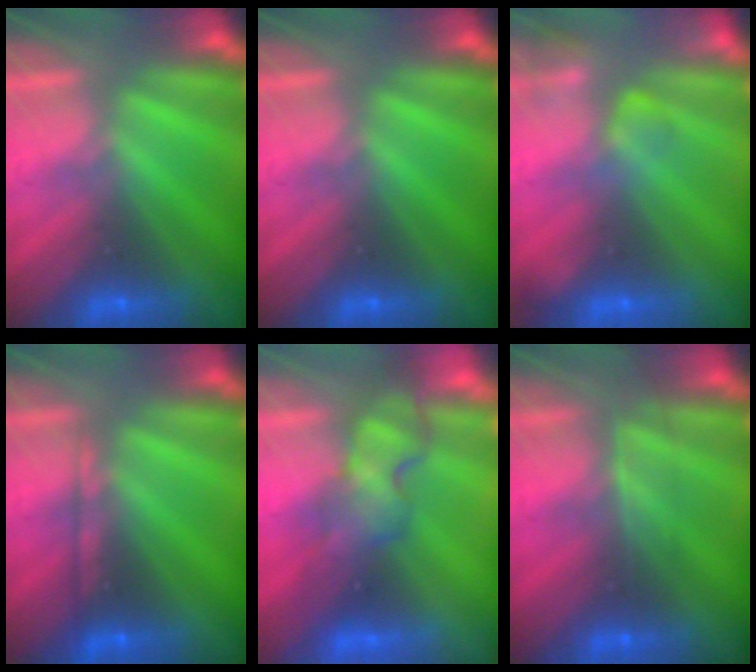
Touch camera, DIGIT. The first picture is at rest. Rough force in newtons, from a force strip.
{"total": 0.0}
{"total": 2.4}
{"total": 2.2}
{"total": 4.0}
{"total": 2.5}